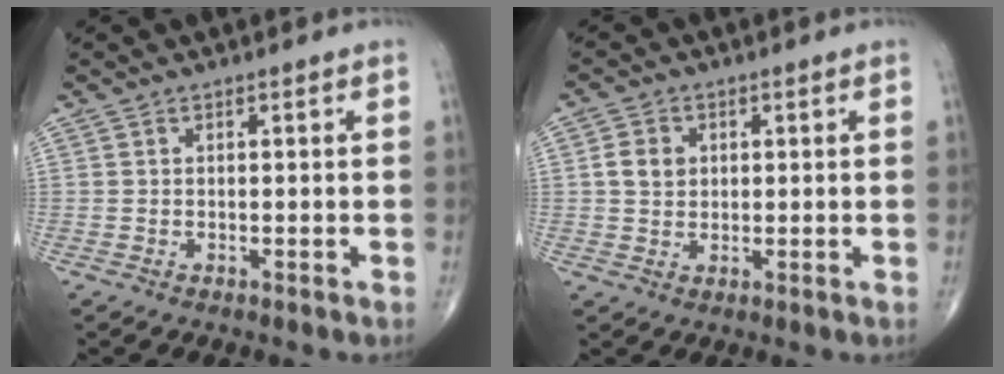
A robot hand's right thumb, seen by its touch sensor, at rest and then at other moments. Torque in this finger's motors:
{"motor_torque": [-0.31, 0.31, 0.24, 0.04, 0.15]}